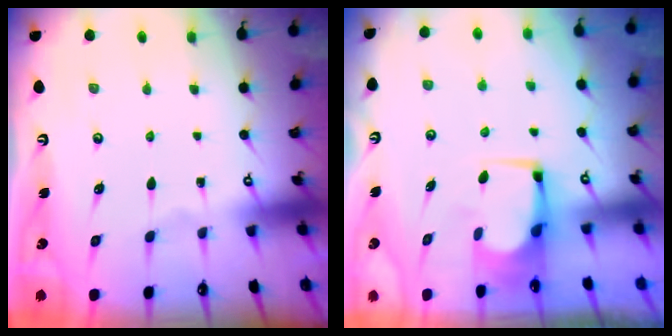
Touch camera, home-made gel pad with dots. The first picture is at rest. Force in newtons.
{"total": 2.4, "press": 2.4, "slide": 0.2}